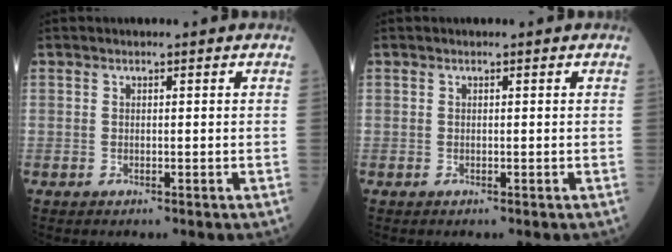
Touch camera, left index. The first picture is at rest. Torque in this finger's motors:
{"motor_torque": [0.01, 0.00, -0.02, 0.00]}